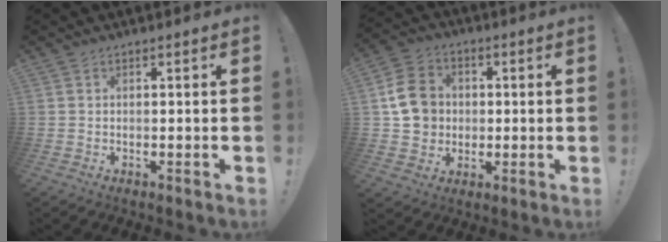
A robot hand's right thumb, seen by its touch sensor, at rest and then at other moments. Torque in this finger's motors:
{"motor_torque": [0.85, 0.88, 0.06, 0.05, 0.06]}